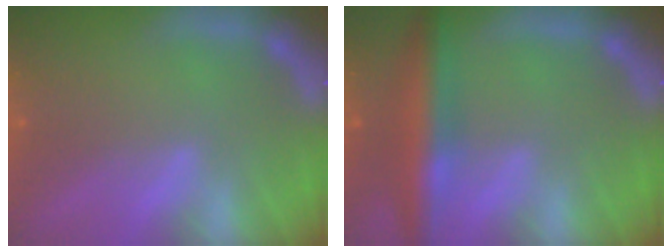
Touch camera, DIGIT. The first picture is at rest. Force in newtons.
{"total": 5.9}